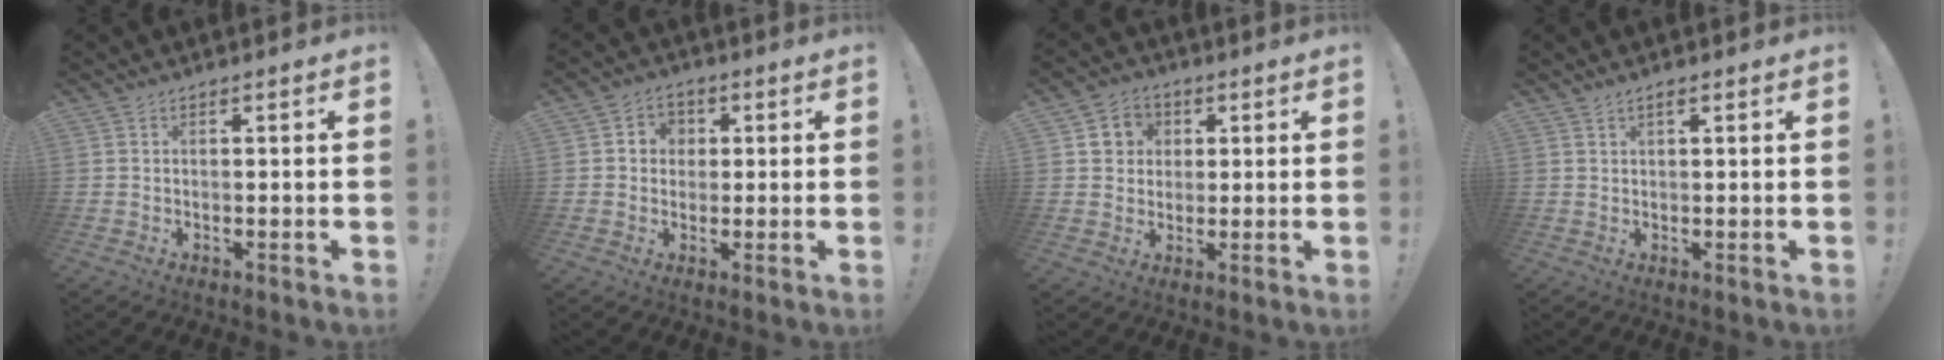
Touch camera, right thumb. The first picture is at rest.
{"total": 4.9, "force": [0.2, 4.7, 1.5], "torque": [-0.024, 0.007, 0.004]}
{"total": 6.9, "force": [1.4, 6.4, 1.8], "torque": [-0.023, -0.002, 0.029]}
{"total": 1.4, "force": [0.9, 0.4, 1.0], "torque": [-0.025, 0.003, 0.017]}